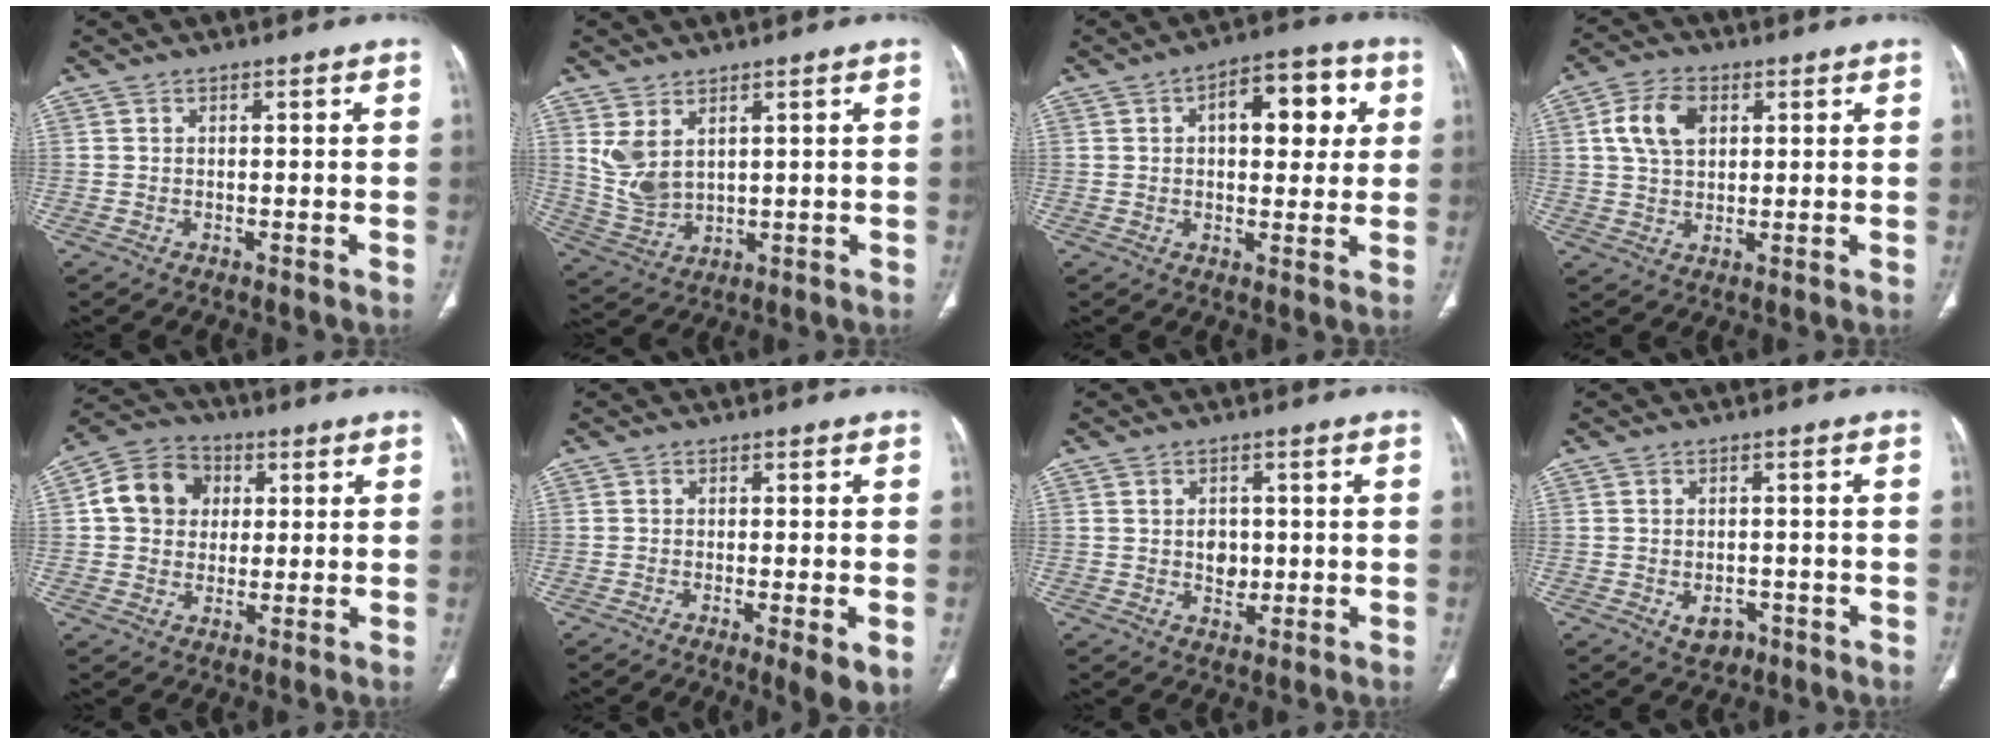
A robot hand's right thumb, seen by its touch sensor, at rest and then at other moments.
{"total": 6.8, "force": [3.0, 3.7, 4.9], "torque": [-0.099, -0.016, 0.079]}
{"total": 12.2, "force": [3.2, 6.5, 9.9], "torque": [-0.095, 0.013, 0.040]}
{"total": 8.3, "force": [2.5, 5.5, 5.6], "torque": [-0.096, 0.003, 0.044]}
{"total": 10.8, "force": [1.9, 9.3, 5.2], "torque": [-0.070, 0.010, 0.022]}
{"total": 5.6, "force": [-1.9, 1.1, 5.1], "torque": [-0.081, -0.015, -0.029]}
{"total": 4.0, "force": [0.1, 3.0, 2.6], "torque": [-0.024, 0.000, 0.005]}
{"total": 3.9, "force": [-1.7, 2.8, 2.2], "torque": [-0.022, 0.008, -0.015]}